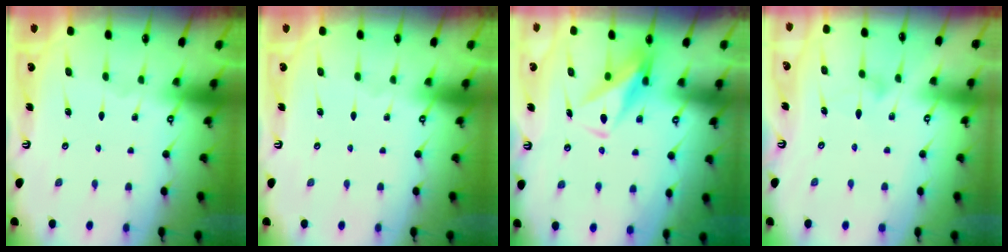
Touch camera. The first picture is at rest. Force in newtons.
{"total": 0.0}
{"total": 8.4, "press": 8.3, "slide": 0.9}
{"total": 8.4, "press": 8.4, "slide": 0.2}